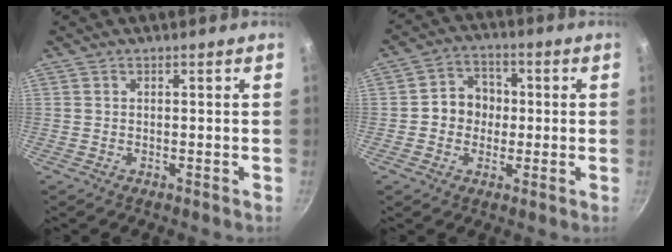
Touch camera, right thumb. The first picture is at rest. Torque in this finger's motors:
{"motor_torque": [-0.43, 0.43, 0.57, -0.70, 0.10]}